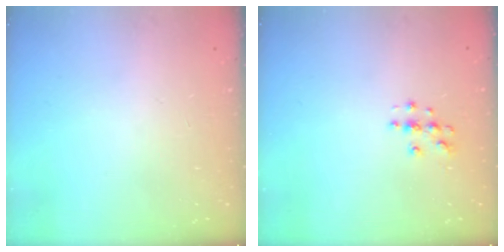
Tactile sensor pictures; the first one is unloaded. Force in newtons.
{"total": 3.8, "press": 3.8, "slide": 0.4}